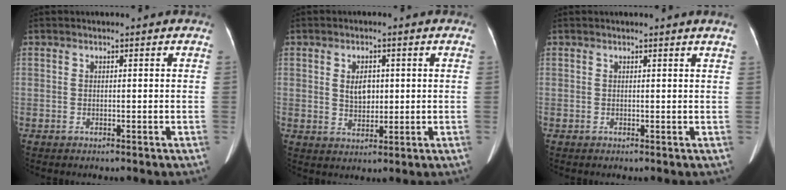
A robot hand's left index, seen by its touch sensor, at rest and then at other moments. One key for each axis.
{"total": 4.0, "fx": 0.7, "fy": 2.6, "fz": 3.0, "tx": -0.056, "ty": 0.007, "tz": 0.020}
{"total": 1.3, "fx": 1.2, "fy": -0.3, "fz": 0.5, "tx": -0.021, "ty": -0.007, "tz": 0.011}